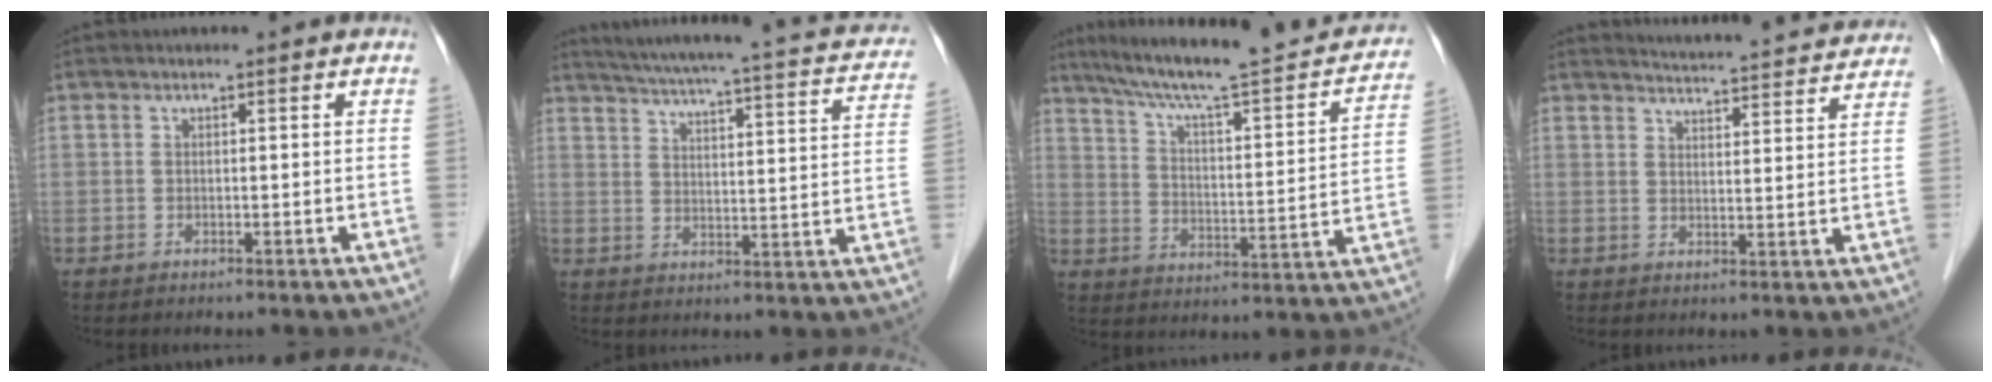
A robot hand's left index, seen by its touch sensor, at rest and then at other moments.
{"total": 22.0, "force": [18.4, 3.9, 11.4], "torque": [-0.165, -0.003, 0.218]}
{"total": 24.1, "force": [20.4, 3.1, 12.5], "torque": [-0.191, 0.000, 0.278]}
{"total": 17.5, "force": [16.8, 1.8, 4.2], "torque": [-0.055, -0.021, 0.199]}